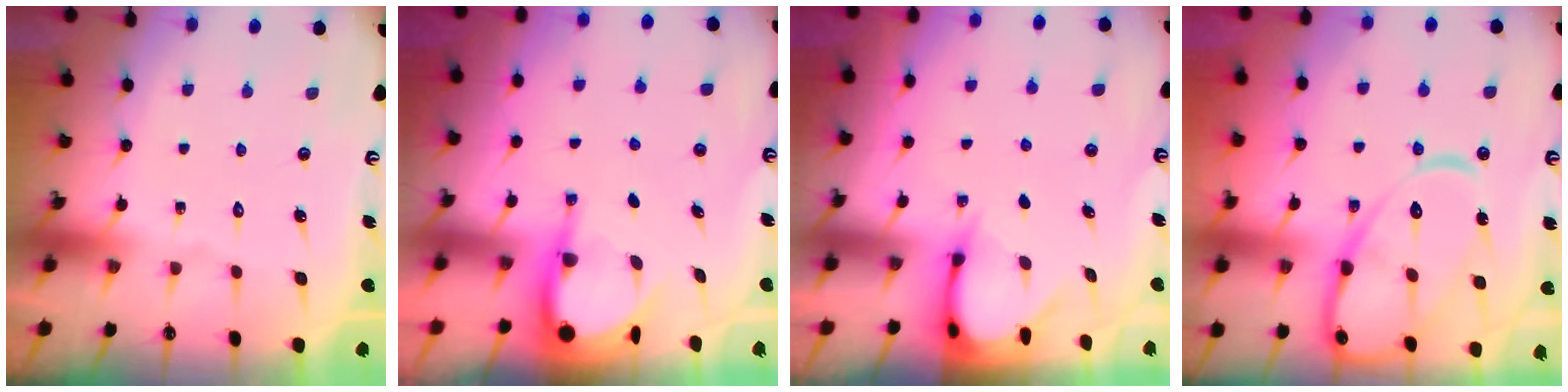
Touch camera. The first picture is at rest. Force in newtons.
{"total": 5.0, "press": 4.9, "slide": 0.4}
{"total": 3.4, "press": 3.4, "slide": 0.3}
{"total": 16.8, "press": 16.7, "slide": 1.7}